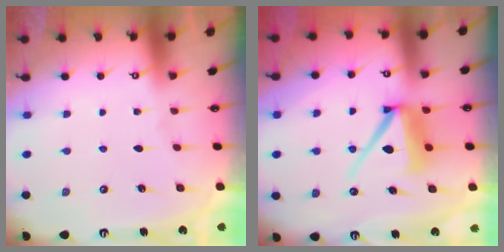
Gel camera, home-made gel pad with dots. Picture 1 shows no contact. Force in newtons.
{"total": 10.0, "press": 9.9, "slide": 1.3}